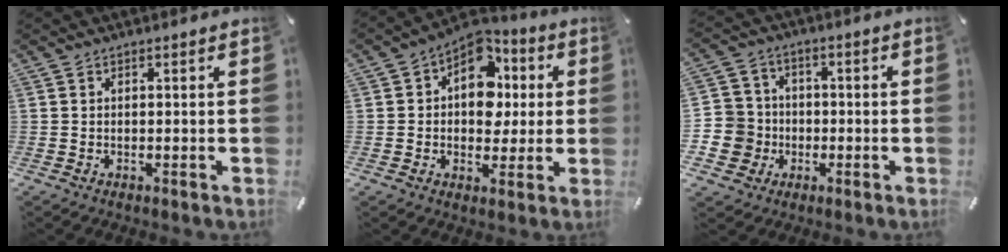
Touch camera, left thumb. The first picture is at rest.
{"total": 11.8, "force": [3.2, 9.5, 6.2], "torque": [-0.083, -0.027, 0.059]}
{"total": 9.0, "force": [-2.3, 8.6, 1.1], "torque": [-0.042, 0.019, -0.041]}